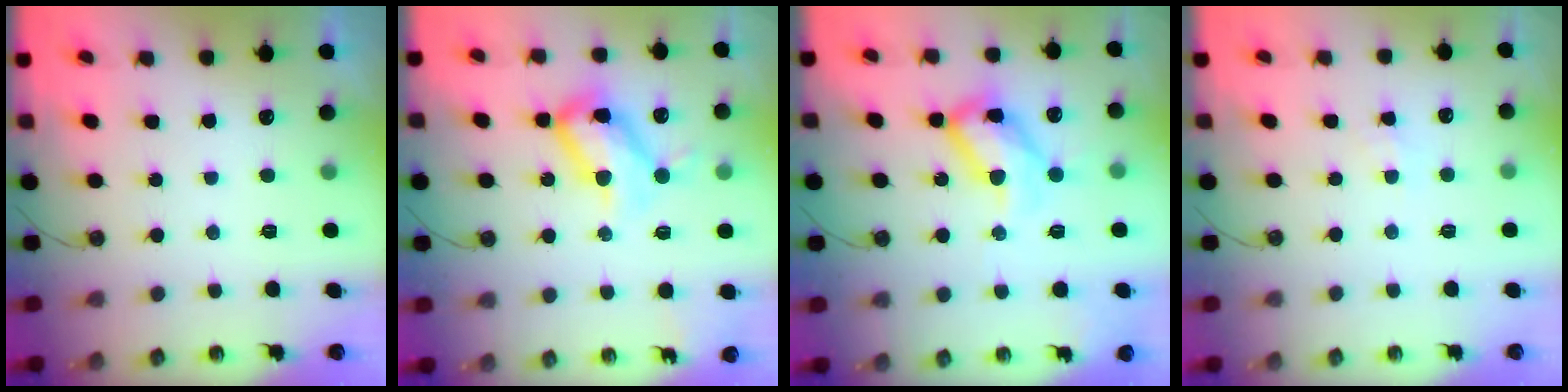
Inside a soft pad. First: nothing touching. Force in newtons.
{"total": 17.4, "press": 17.3, "slide": 1.4}
{"total": 18.4, "press": 18.3, "slide": 1.7}
{"total": 4.2, "press": 4.2, "slide": 0.6}